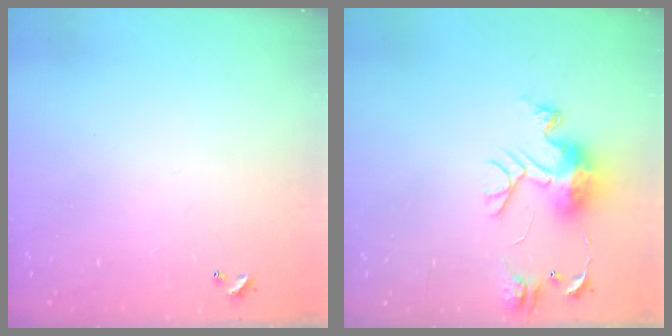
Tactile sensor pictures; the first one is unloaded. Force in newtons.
{"total": 10.8, "press": 10.8, "slide": 1.2}